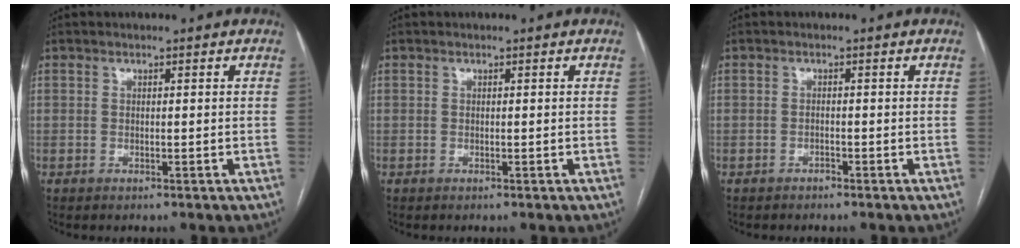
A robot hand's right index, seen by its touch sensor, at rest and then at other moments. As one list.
[{"total": 0.0}, {"total": 0.8, "force": [-0.8, 0.2, 0.2], "torque": [-0.002, 0.000, -0.015]}]